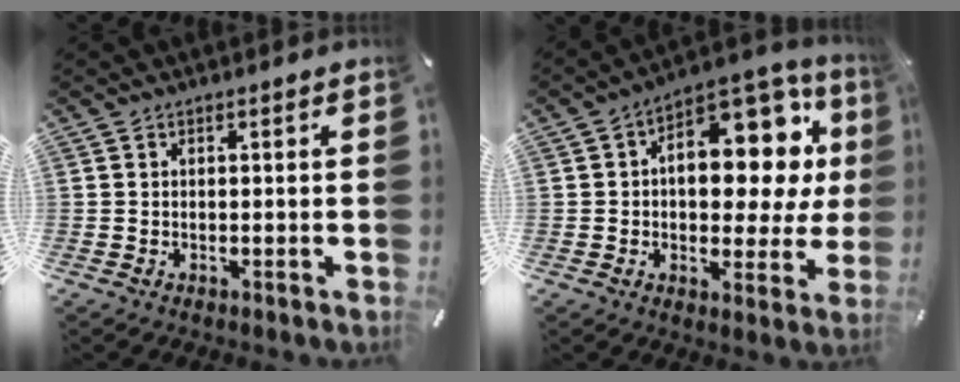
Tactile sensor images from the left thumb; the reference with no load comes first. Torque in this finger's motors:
{"motor_torque": [2.53, 2.48, 1.22, -0.40, 0.16]}